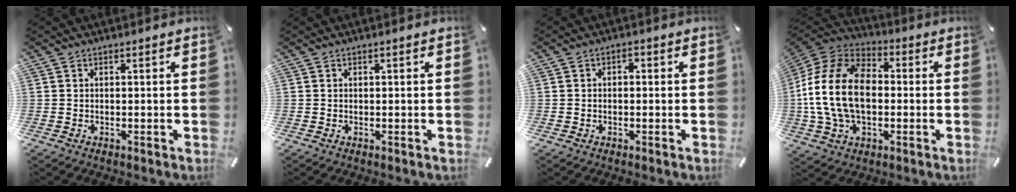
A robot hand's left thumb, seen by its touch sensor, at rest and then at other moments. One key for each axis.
{"total": 0.0}
{"total": 1.5, "fx": -0.2, "fy": 0.9, "fz": 1.1, "tx": -0.022, "ty": 0.005, "tz": -0.006}
{"total": 18.2, "fx": -1.4, "fy": 12.6, "fz": 13.0, "tx": -0.283, "ty": 0.017, "tz": -0.029}